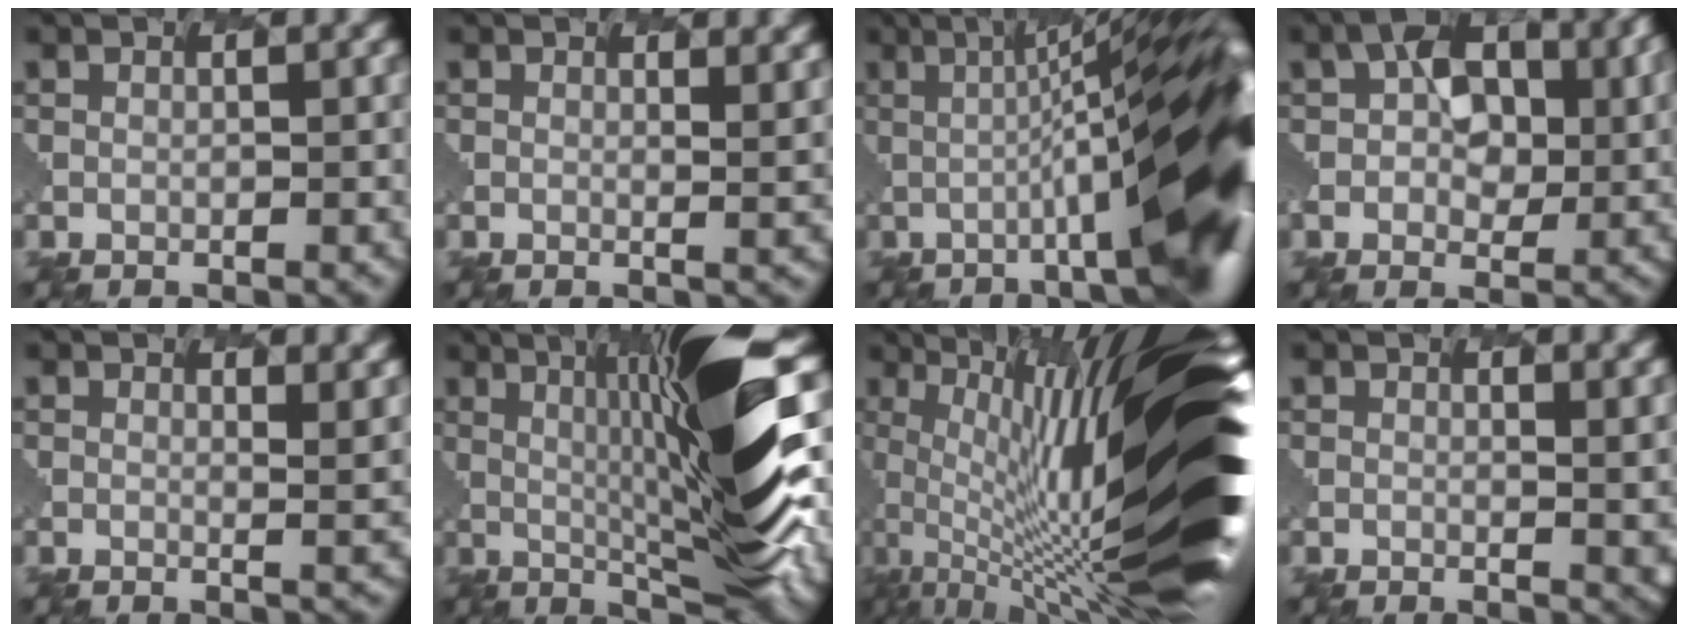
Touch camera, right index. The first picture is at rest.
{"total": 1.6, "force": [1.4, -0.5, -0.6], "torque": [0.010, 0.018, -0.013]}
{"total": 15.7, "force": [-0.8, 3.5, 15.3], "torque": [-0.156, 0.024, -0.029]}
{"total": 6.4, "force": [1.6, 4.9, 3.8], "torque": [-0.075, 0.020, -0.001]}
{"total": 2.0, "force": [1.9, -0.4, -0.3], "torque": [0.007, 0.020, -0.013]}
{"total": 10.0, "force": [1.9, 0.6, 9.8], "torque": [-0.152, 0.029, 0.012]}
{"total": 14.0, "force": [1.7, 2.3, 13.7], "torque": [-0.213, 0.035, 0.019]}
{"total": 1.0, "force": [0.8, -0.6, -0.1], "torque": [0.002, 0.009, 0.003]}